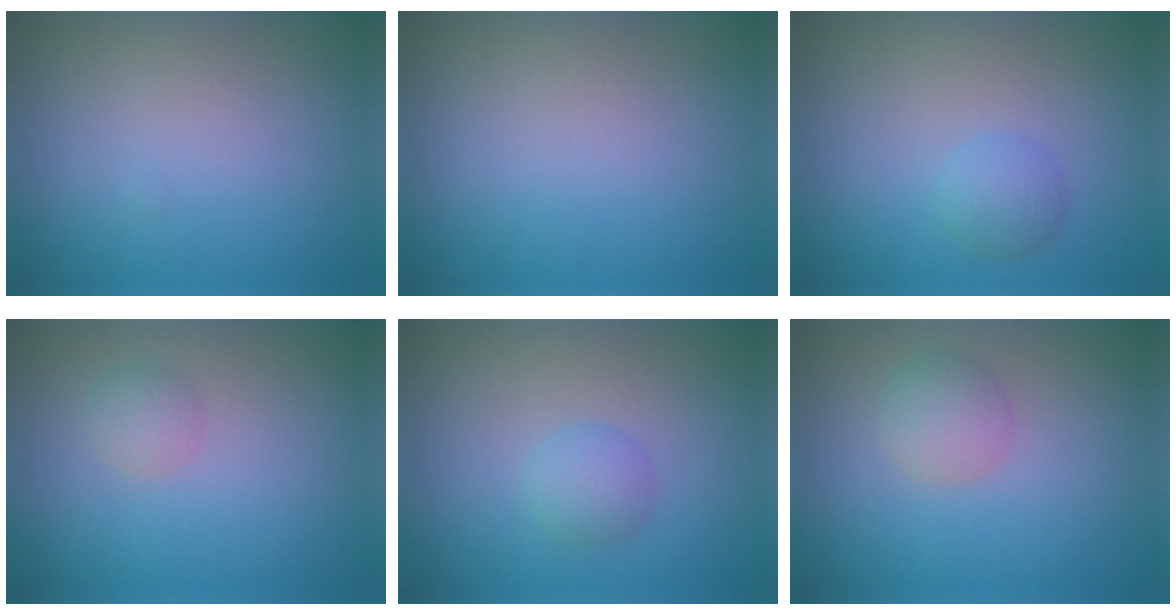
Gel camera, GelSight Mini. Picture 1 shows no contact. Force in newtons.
{"total": 0.0}
{"total": 1.7, "press": 1.7, "slide": 0.1}
{"total": 1.4, "press": 1.4, "slide": 0.0}
{"total": 1.8, "press": 1.8, "slide": 0.2}
{"total": 2.2, "press": 2.2, "slide": 0.0}